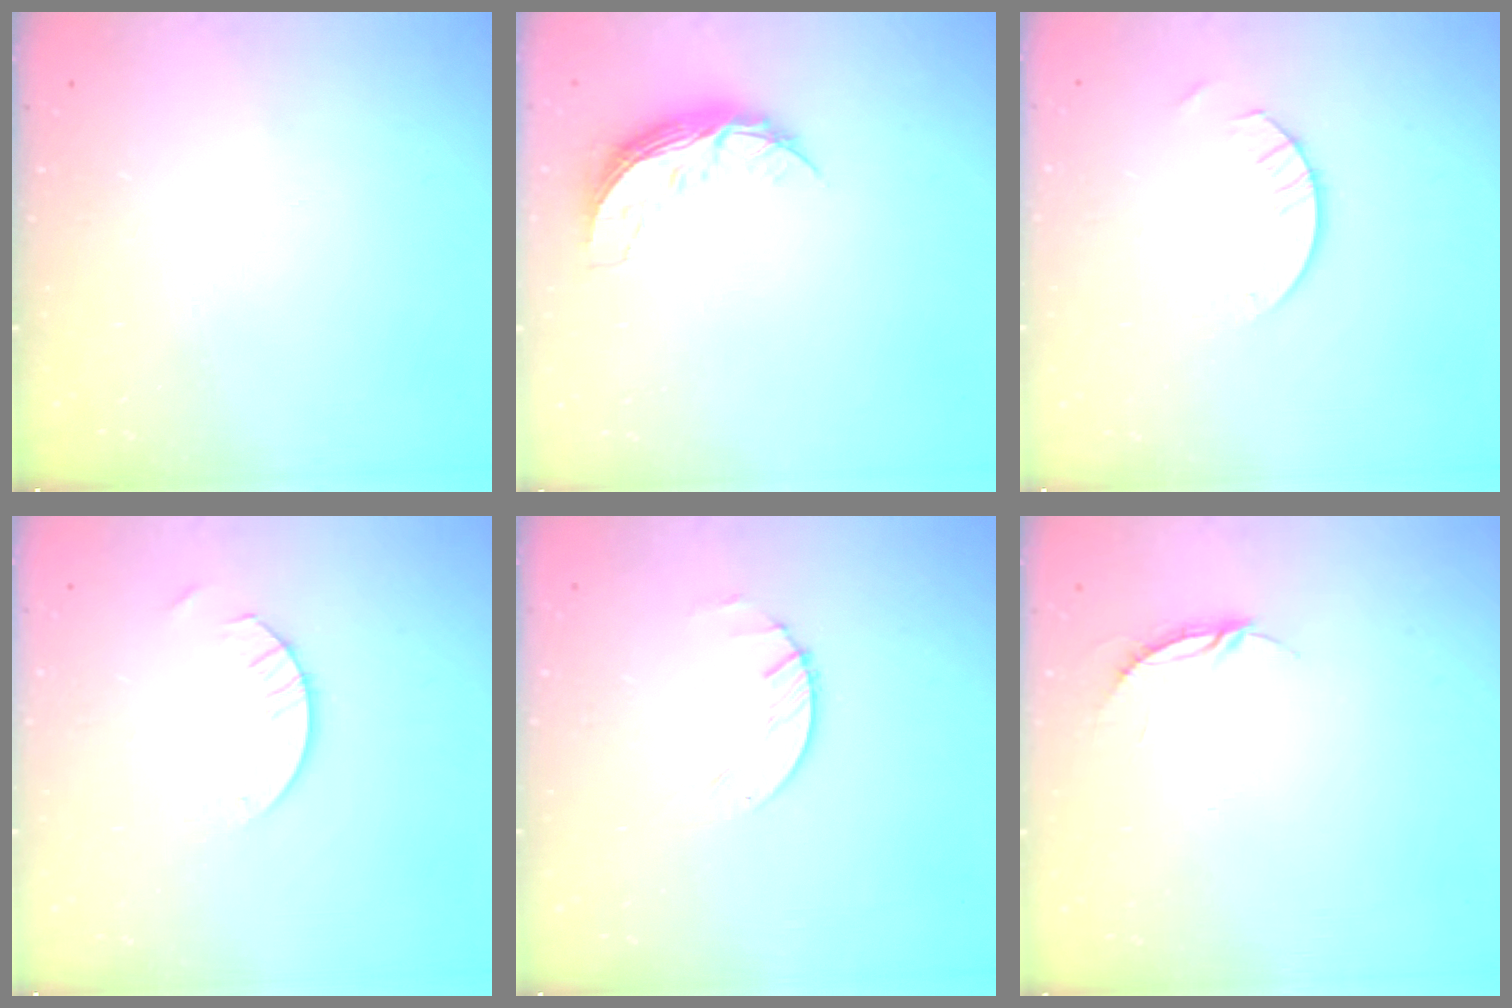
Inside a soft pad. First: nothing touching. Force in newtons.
{"total": 6.9, "press": 6.9, "slide": 0.5}
{"total": 4.4, "press": 4.3, "slide": 0.4}
{"total": 4.4, "press": 4.3, "slide": 0.4}
{"total": 0.8, "press": 0.8, "slide": 0.2}
{"total": 3.8, "press": 3.8, "slide": 0.2}